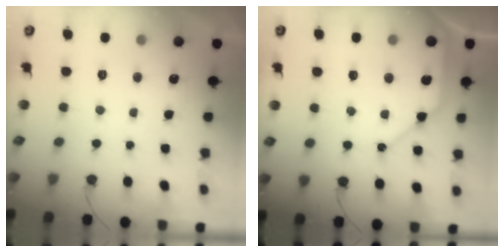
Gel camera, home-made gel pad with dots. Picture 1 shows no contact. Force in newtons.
{"total": 10.4, "press": 10.4, "slide": 1.2}